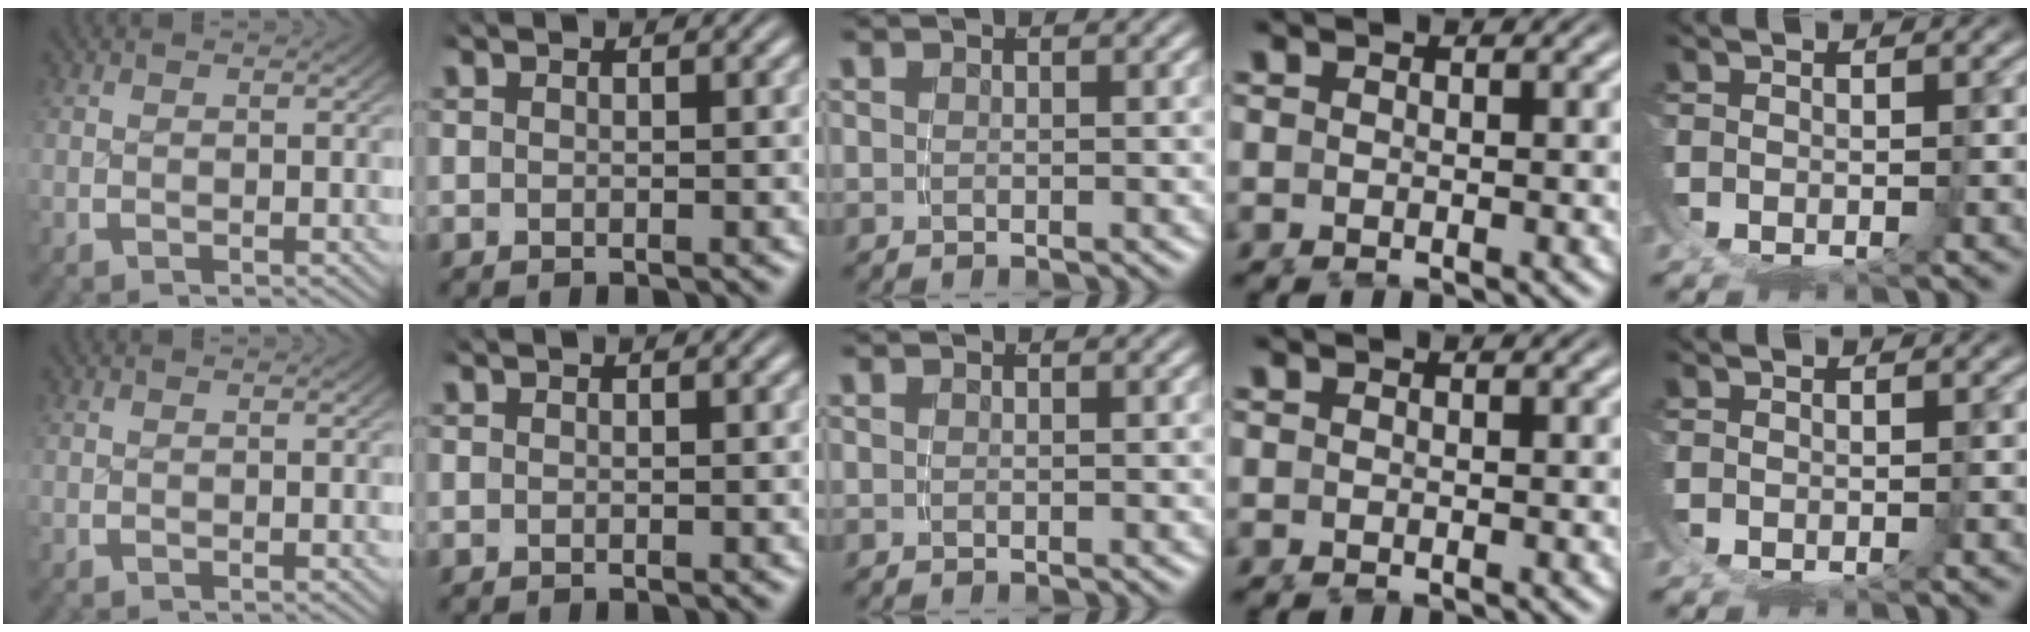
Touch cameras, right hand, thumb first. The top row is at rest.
{}